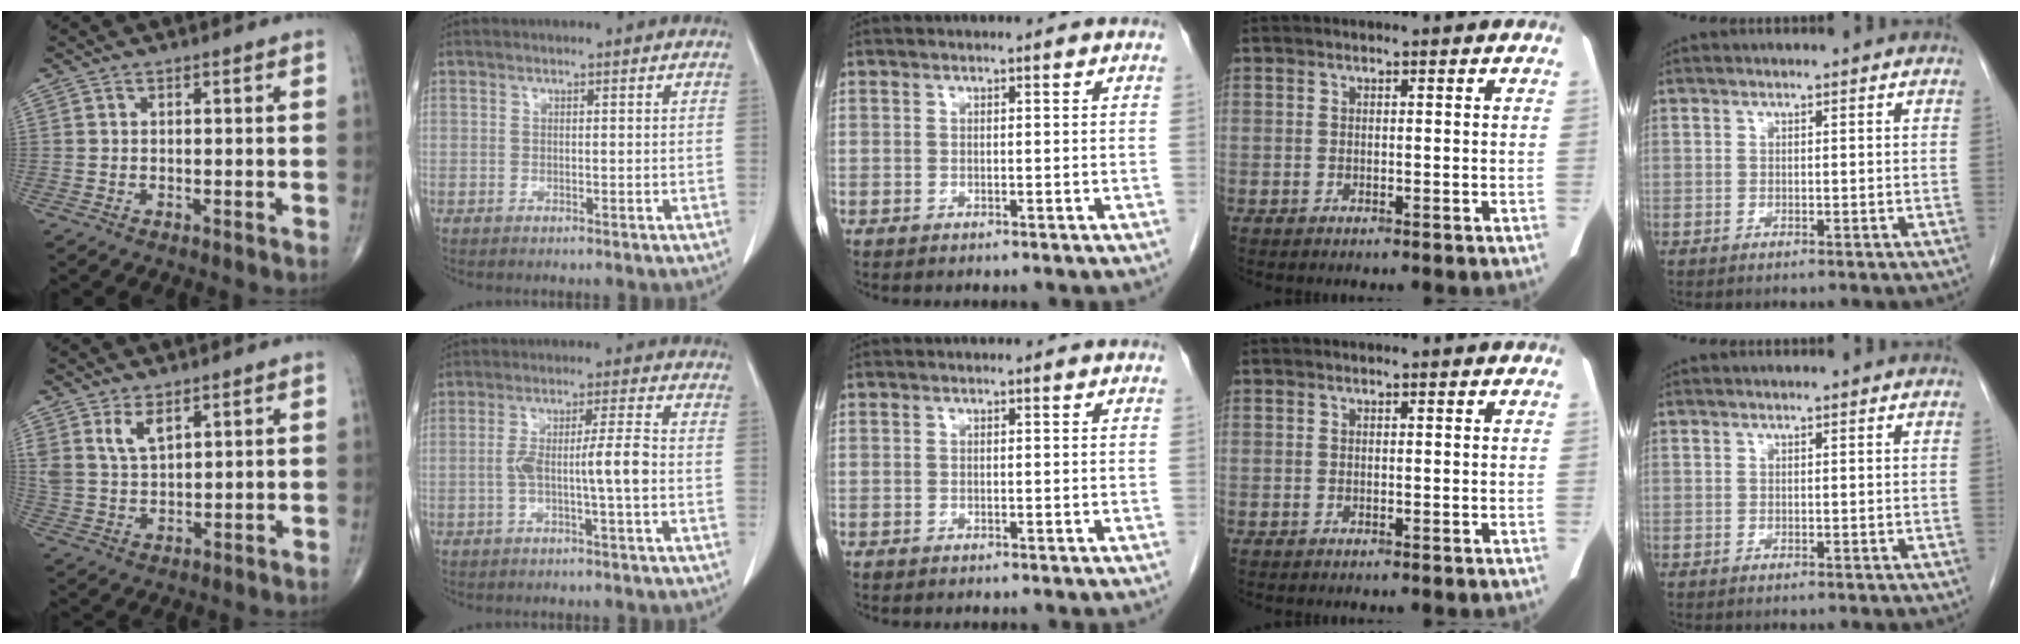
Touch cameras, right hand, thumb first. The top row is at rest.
{"thumb": {"total": 5.1, "force": [3.1, 2.4, 3.4], "torque": [-0.057, -0.016, 0.066]}, "index": {"total": 6.2, "force": [-1.3, -0.1, 6.1], "torque": [-0.113, 0.013, -0.020]}}